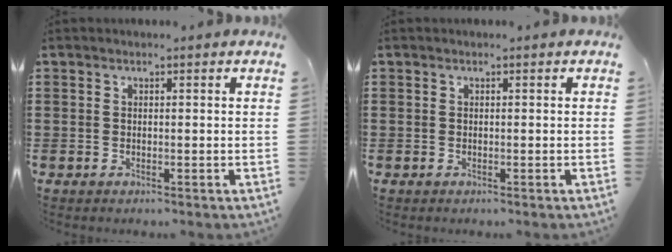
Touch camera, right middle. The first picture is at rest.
{"total": 0.0}